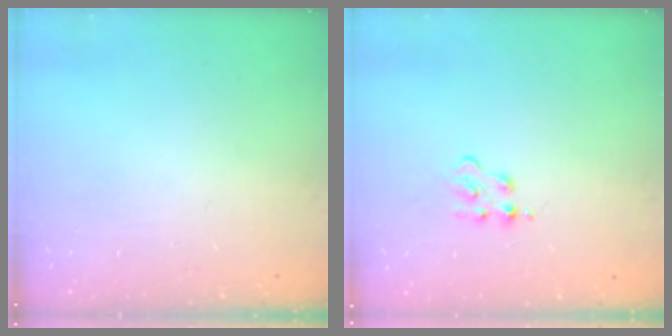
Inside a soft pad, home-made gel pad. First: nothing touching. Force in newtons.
{"total": 2.2, "press": 2.2, "slide": 0.5}